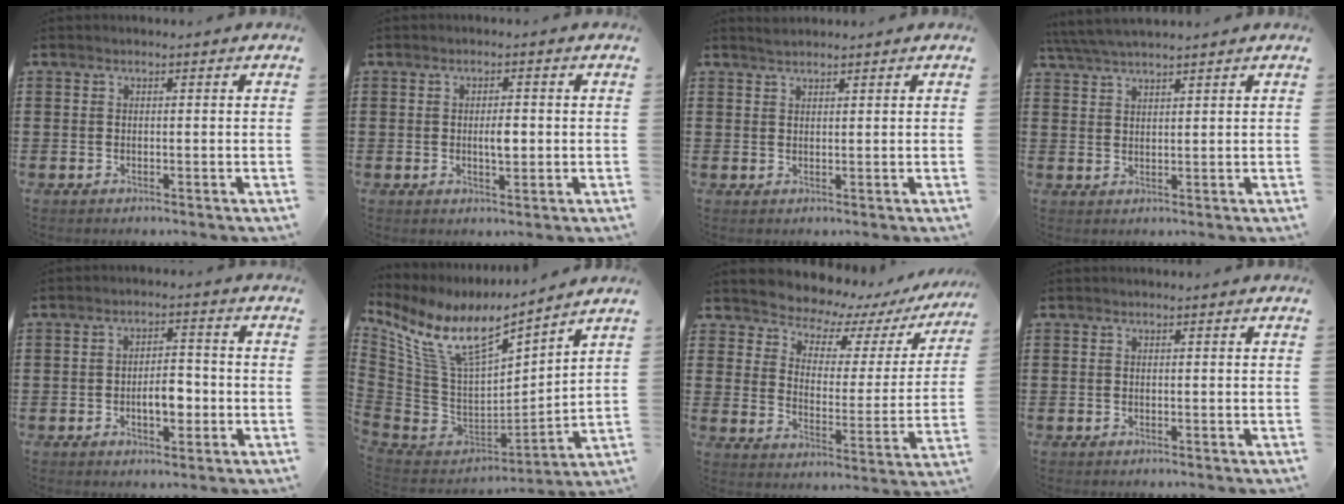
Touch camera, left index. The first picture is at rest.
{"total": 2.8, "force": [0.0, 1.0, 2.6], "torque": [-0.041, -0.003, -0.003]}
{"total": 1.5, "force": [1.4, 0.2, 0.3], "torque": [-0.007, -0.001, 0.028]}
{"total": 4.1, "force": [3.9, 0.0, 1.3], "torque": [-0.038, -0.008, 0.071]}
{"total": 4.9, "force": [-1.2, 2.4, 4.1], "torque": [-0.057, 0.001, -0.028]}
{"total": 10.9, "force": [6.6, 3.6, 7.9], "torque": [-0.185, -0.048, 0.114]}
{"total": 4.5, "force": [4.2, 1.4, 0.5], "torque": [-0.040, -0.041, 0.065]}
{"total": 0.0}